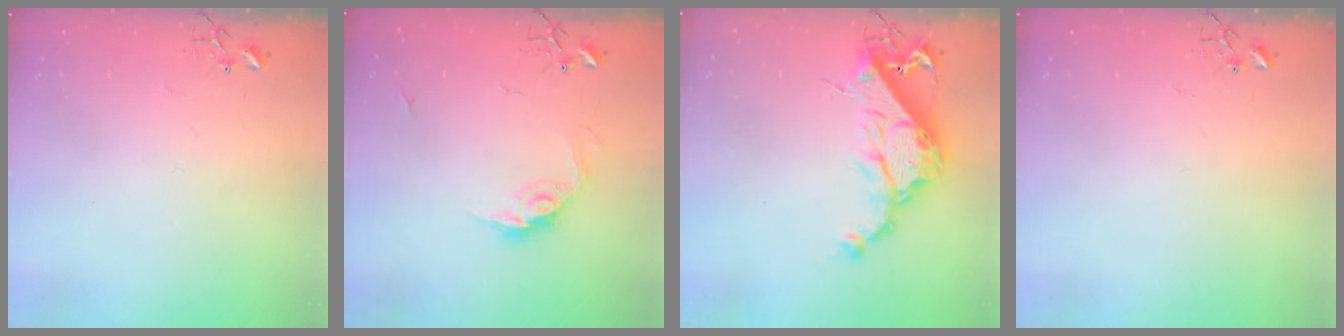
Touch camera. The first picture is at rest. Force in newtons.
{"total": 11.3, "press": 11.2, "slide": 0.7}
{"total": 15.2, "press": 15.1, "slide": 1.4}
{"total": 0.0}